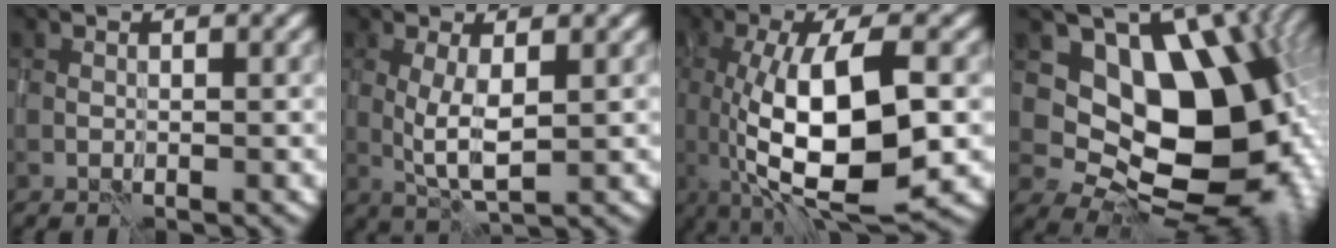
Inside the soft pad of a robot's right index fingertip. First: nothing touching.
{"total": 3.5, "force": [0.1, 0.8, 3.4], "torque": [-0.077, 0.000, 0.004]}
{"total": 11.4, "force": [-1.1, 3.7, 10.7], "torque": [-0.184, -0.008, -0.016]}
{"total": 14.9, "force": [1.3, 10.2, 10.8], "torque": [-0.131, -0.015, 0.022]}